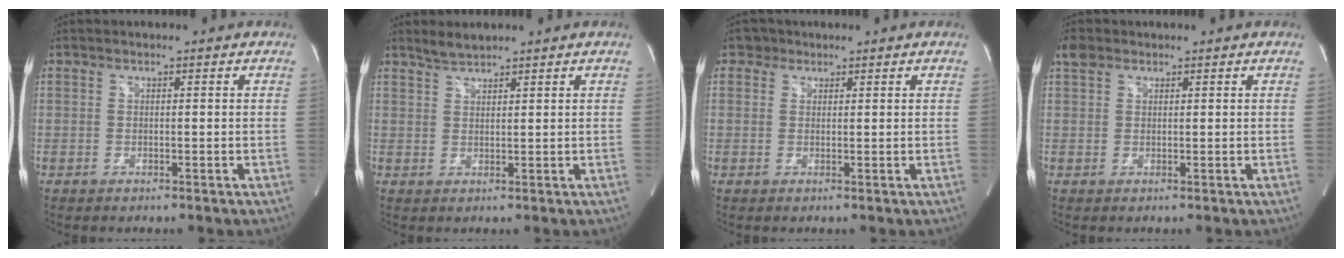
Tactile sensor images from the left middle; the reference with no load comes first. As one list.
[{"total": 2.4, "force": [2.3, 0.2, 0.6], "torque": [-0.016, 0.004, 0.047]}, {"total": 1.9, "force": [1.2, 1.5, 0.0], "torque": [0.007, 0.006, 0.012]}, {"total": 2.3, "force": [1.6, 1.4, 0.8], "torque": [-0.020, 0.017, 0.031]}]